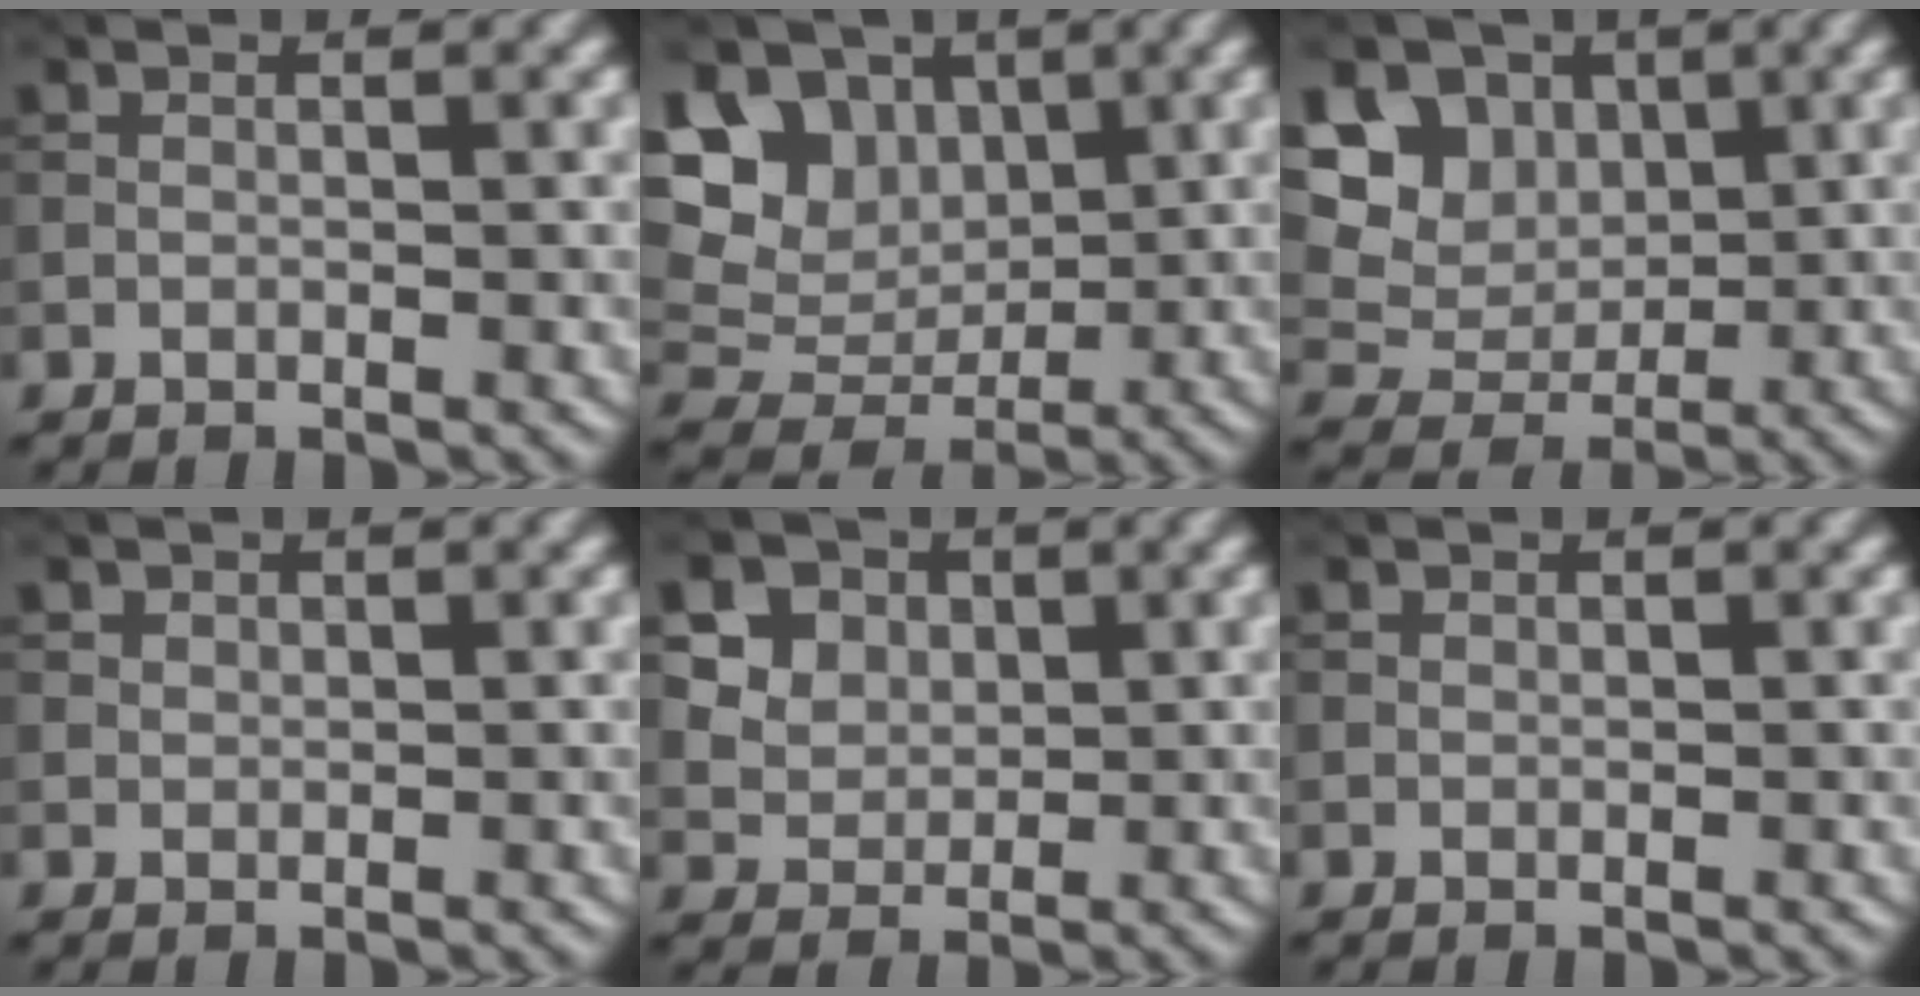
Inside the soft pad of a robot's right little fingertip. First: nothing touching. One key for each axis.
{"total": 7.8, "fx": 3.1, "fy": 6.2, "fz": 3.6, "tx": -0.069, "ty": 0.011, "tz": 0.043}
{"total": 7.2, "fx": 3.1, "fy": 5.9, "fz": 2.8, "tx": -0.059, "ty": 0.019, "tz": 0.046}
{"total": 0.7, "fx": 0.5, "fy": 0.5, "fz": 0.1, "tx": -0.003, "ty": 0.001, "tz": 0.011}
{"total": 9.4, "fx": 4.4, "fy": 7.3, "fz": 3.9, "tx": -0.092, "ty": 0.028, "tz": 0.061}
{"total": 0.0}